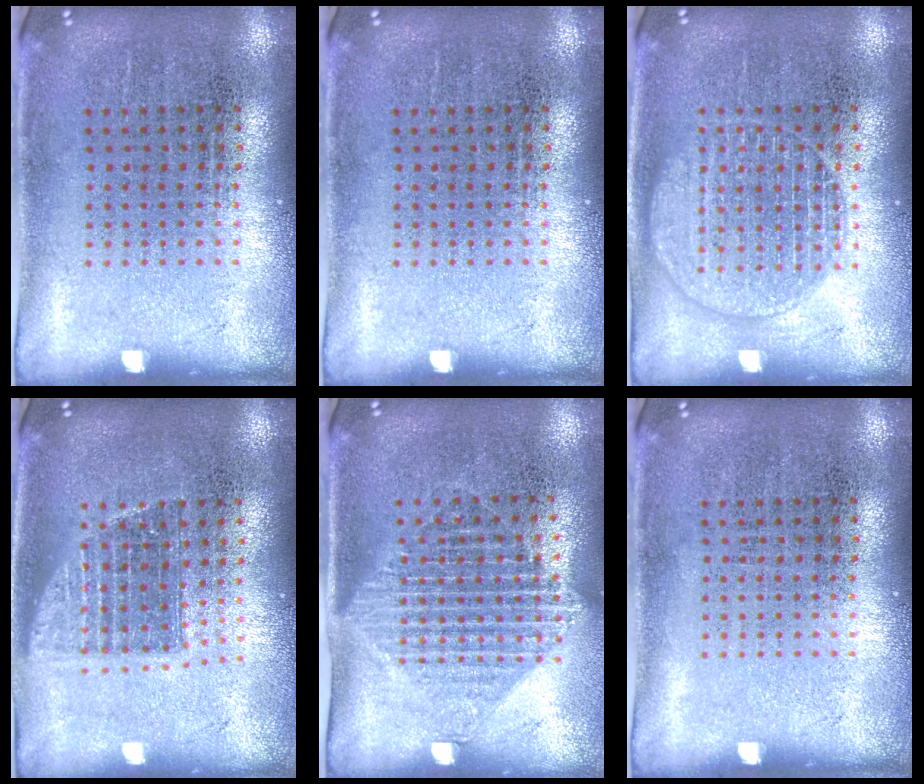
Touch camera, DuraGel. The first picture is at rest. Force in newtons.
{"total": 0.0}
{"total": 2.7, "press": 2.7, "slide": 0.5}
{"total": 1.3, "press": 1.1, "slide": 0.7}
{"total": 1.5, "press": 1.2, "slide": 0.9}
{"total": 0.0}